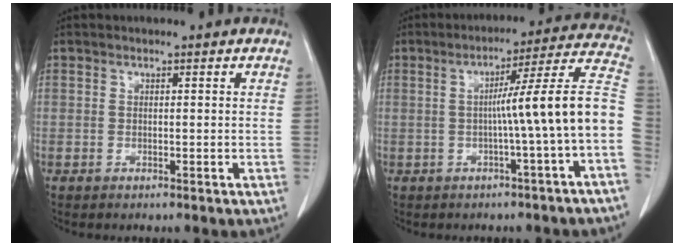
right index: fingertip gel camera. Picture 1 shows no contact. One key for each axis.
{"total": 12.2, "fx": -2.1, "fy": -1.7, "fz": 11.9, "tx": -0.155, "ty": 0.028, "tz": -0.033}